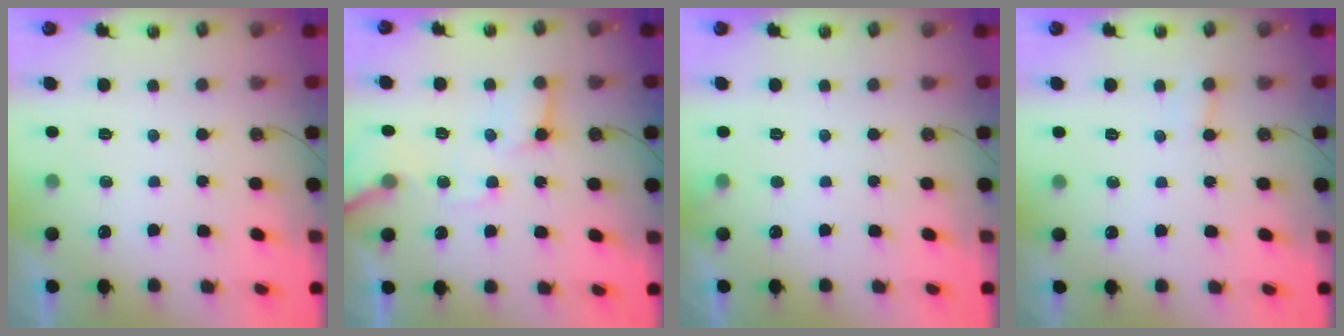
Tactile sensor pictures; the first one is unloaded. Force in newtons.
{"total": 11.0, "press": 10.9, "slide": 1.7}
{"total": 3.1, "press": 3.1, "slide": 0.4}
{"total": 3.8, "press": 3.8, "slide": 0.3}